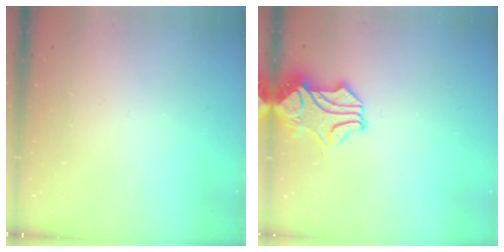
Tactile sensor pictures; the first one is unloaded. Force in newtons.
{"total": 0.8, "press": 0.3, "slide": 0.7}